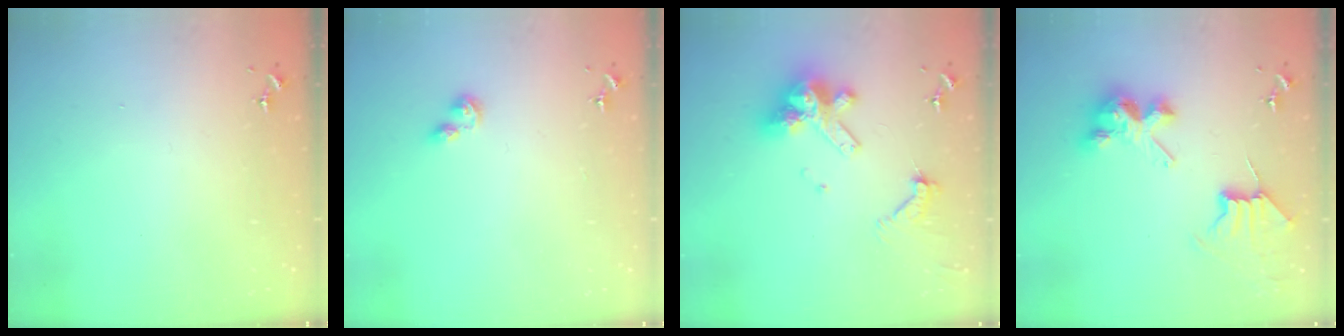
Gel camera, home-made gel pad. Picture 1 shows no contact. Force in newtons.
{"total": 3.5, "press": 3.5, "slide": 0.4}
{"total": 14.4, "press": 14.3, "slide": 1.9}
{"total": 8.5, "press": 8.5, "slide": 0.7}